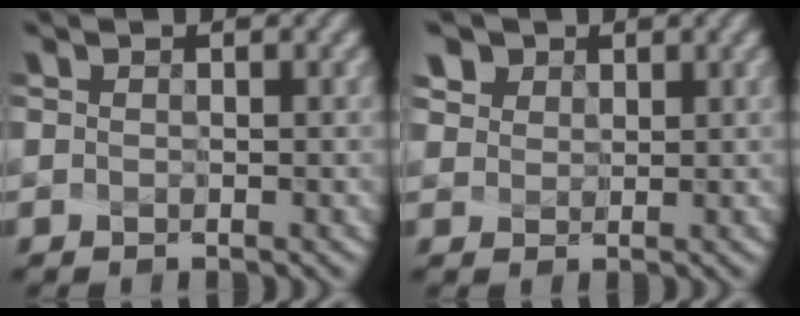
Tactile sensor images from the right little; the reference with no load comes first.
{"total": 3.9, "force": [2.4, 2.8, 1.3], "torque": [-0.040, 0.007, 0.039]}